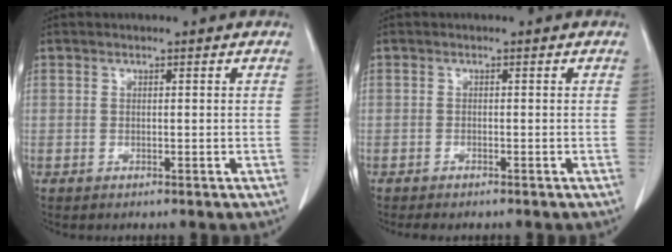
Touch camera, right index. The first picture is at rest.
{"total": 1.9, "force": [-1.6, 0.4, 0.8], "torque": [-0.013, -0.004, -0.019]}